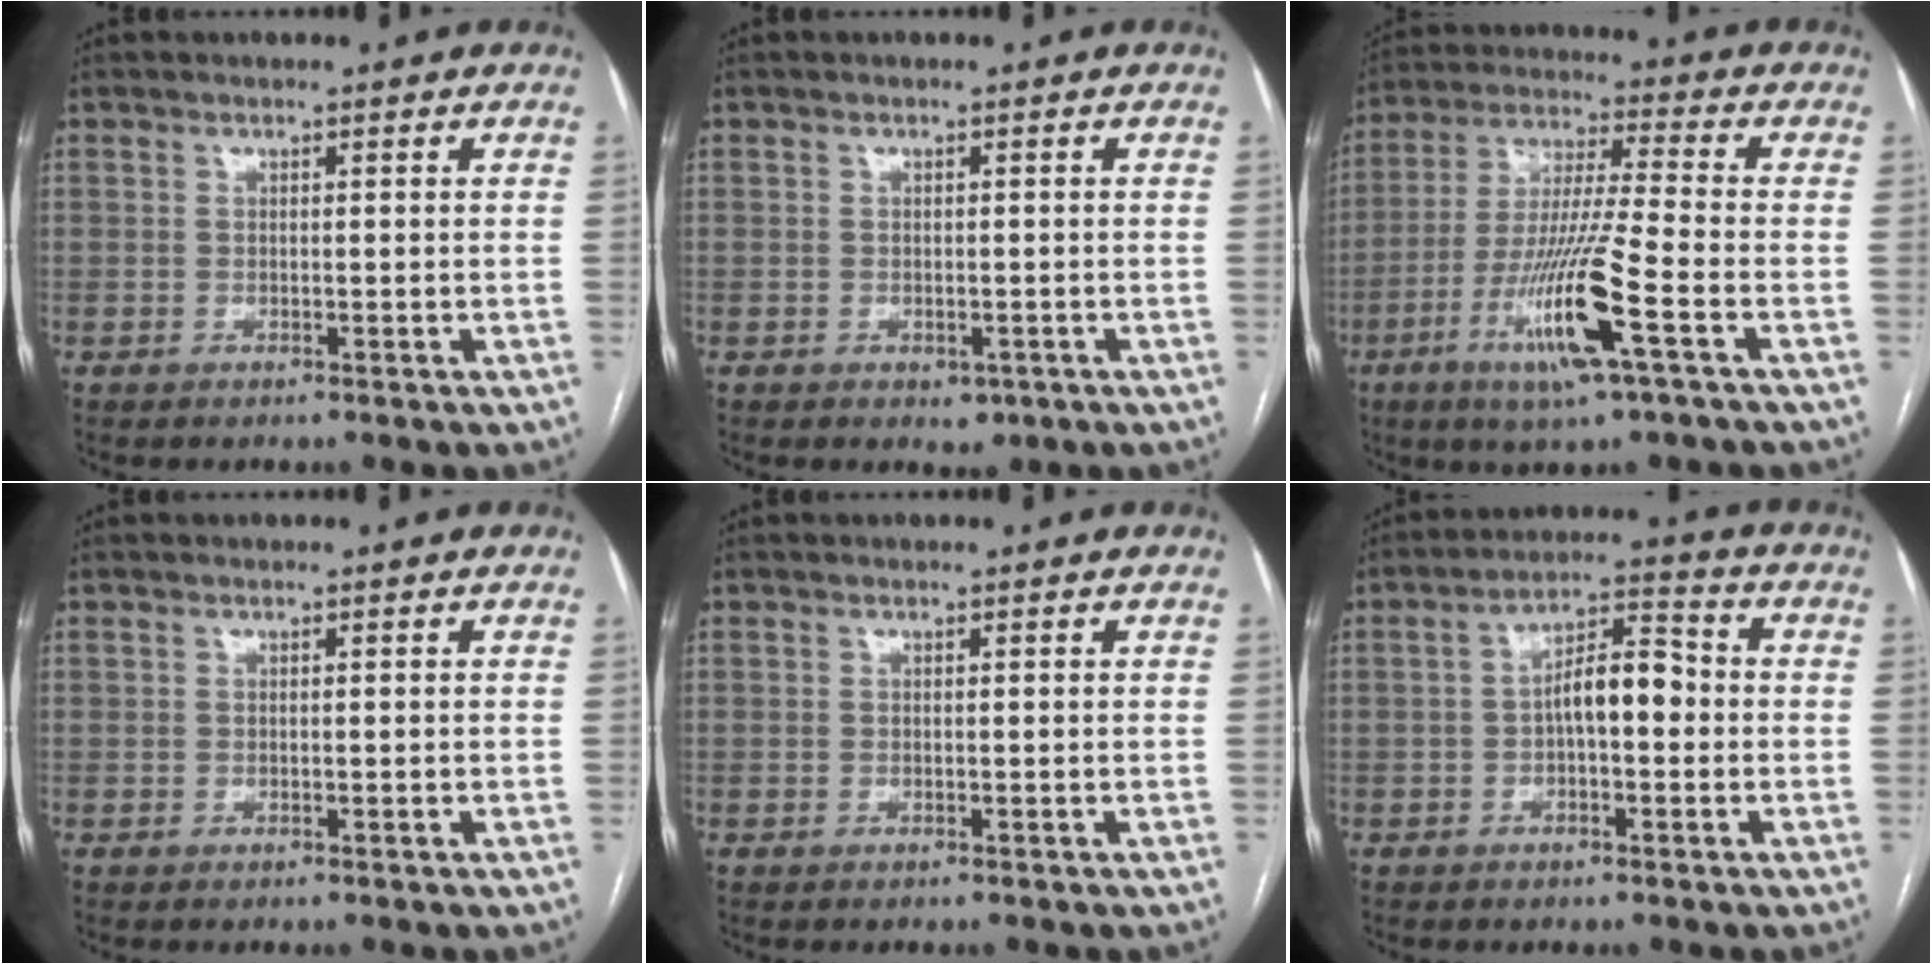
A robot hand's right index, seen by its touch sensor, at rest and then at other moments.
{"total": 2.0, "force": [-0.9, 1.4, 1.0], "torque": [-0.006, 0.002, -0.003]}
{"total": 14.2, "force": [-5.8, -0.2, 12.9], "torque": [-0.261, -0.019, -0.109]}
{"total": 0.0}
{"total": 0.0}
{"total": 7.3, "force": [-0.5, 2.6, 6.8], "torque": [-0.114, 0.031, -0.012]}